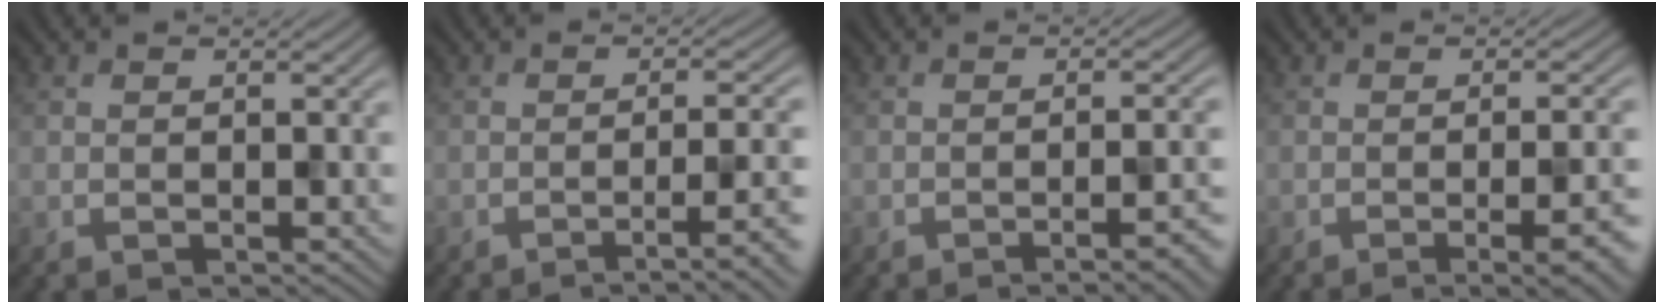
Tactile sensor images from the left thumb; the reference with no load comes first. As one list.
[{"total": 5.6, "force": [-2.9, 1.1, 4.7], "torque": [-0.070, -0.002, -0.038]}, {"total": 5.5, "force": [-3.0, 1.1, 4.5], "torque": [-0.051, 0.007, -0.039]}, {"total": 7.6, "force": [-3.1, 2.2, 6.6], "torque": [-0.073, 0.002, -0.032]}]